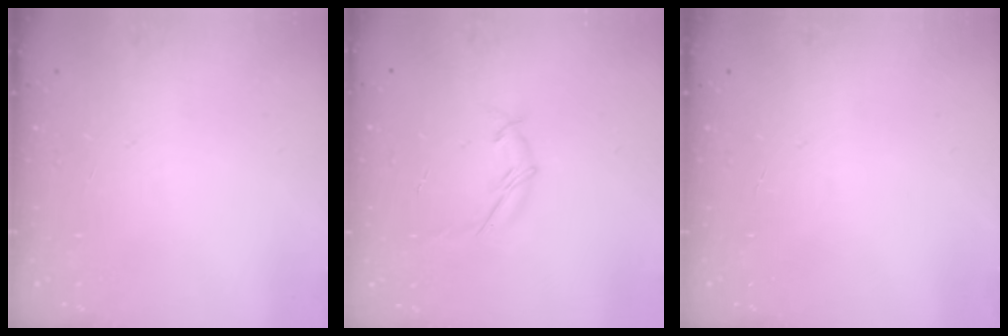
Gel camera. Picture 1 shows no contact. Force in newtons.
{"total": 5.6, "press": 5.6, "slide": 0.2}
{"total": 0.0}